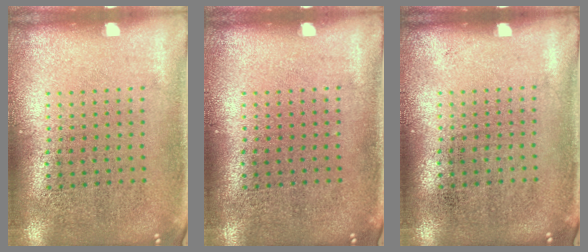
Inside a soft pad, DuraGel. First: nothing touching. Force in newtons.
{"total": 0.0}
{"total": 0.0}